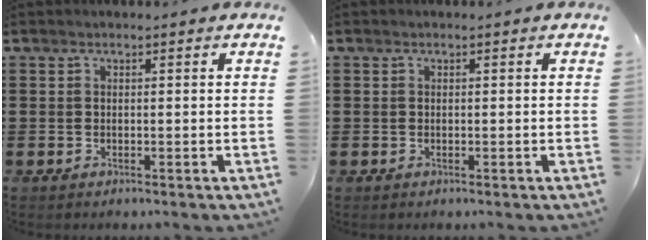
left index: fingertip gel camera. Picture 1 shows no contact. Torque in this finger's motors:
{"motor_torque": [0.00, 0.00, 0.00, 0.01]}